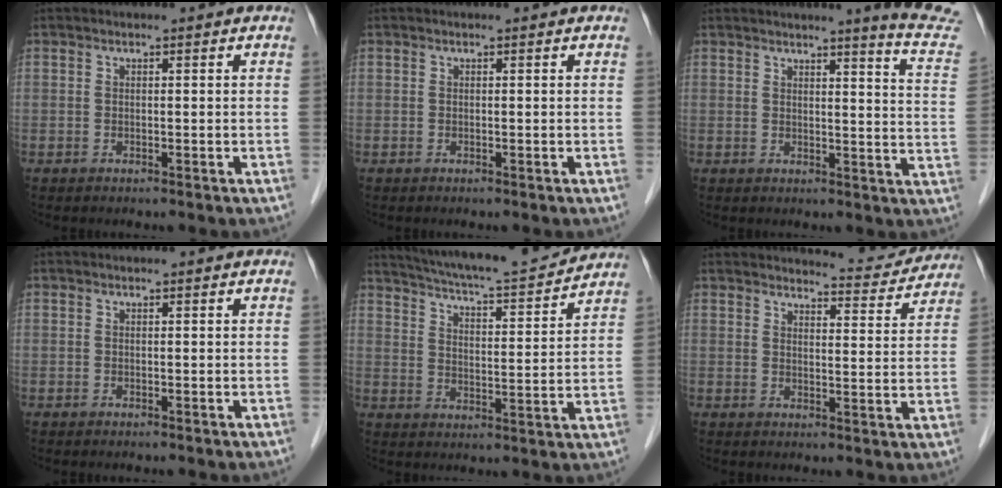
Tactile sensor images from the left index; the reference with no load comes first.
{"total": 0.0}
{"total": 10.5, "force": [10.0, -1.4, 3.1], "torque": [-0.028, -0.083, 0.091]}
{"total": 0.0}
{"total": 16.2, "force": [15.0, 1.0, 5.8], "torque": [-0.104, -0.002, 0.221]}
{"total": 7.8, "force": [7.7, 0.8, 0.2], "torque": [0.001, -0.017, 0.089]}